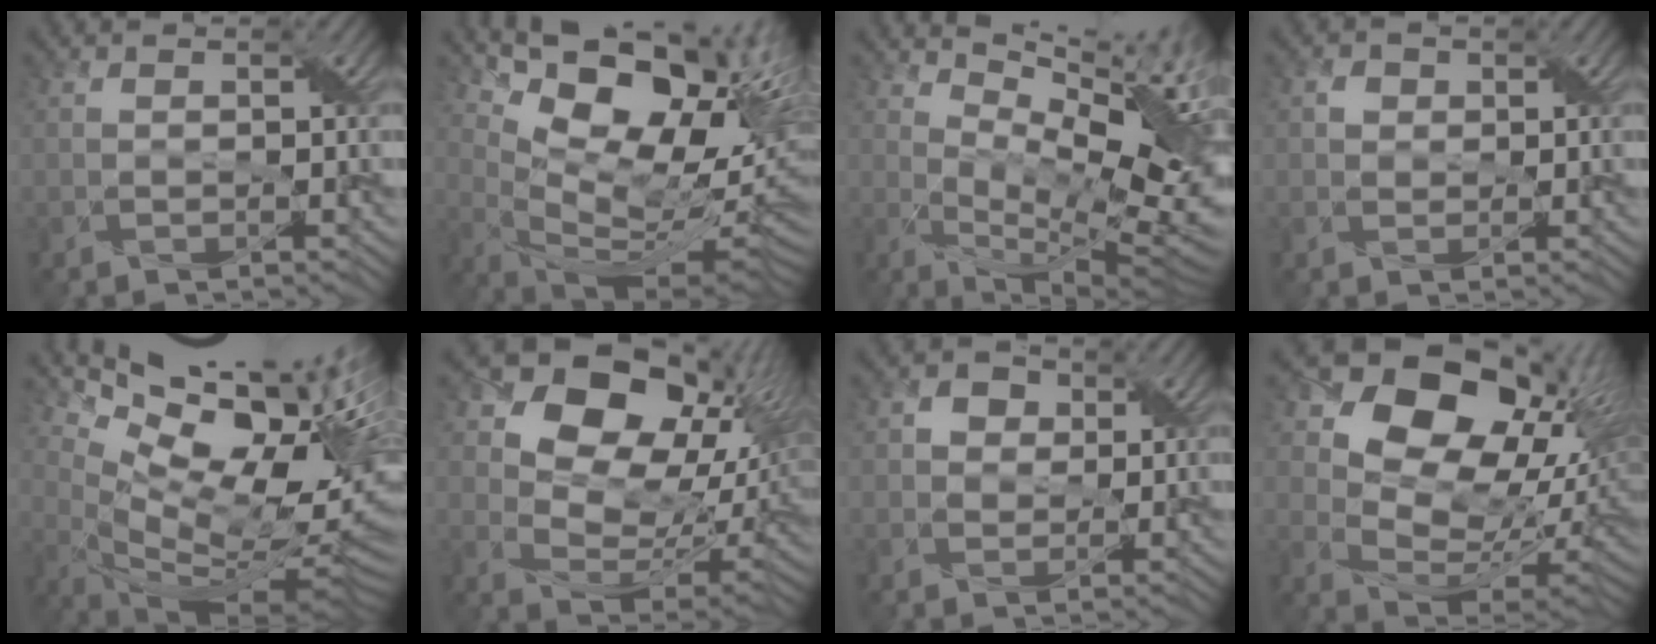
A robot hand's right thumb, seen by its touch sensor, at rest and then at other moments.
{"total": 18.1, "force": [6.7, 9.2, 14.1], "torque": [-0.203, 0.024, 0.123]}
{"total": 17.9, "force": [6.1, 6.5, 15.5], "torque": [-0.227, 0.022, 0.115]}
{"total": 1.6, "force": [0.4, 1.5, 0.3], "torque": [-0.010, -0.002, 0.004]}
{"total": 18.0, "force": [7.1, 7.1, 14.9], "torque": [-0.210, 0.031, 0.145]}
{"total": 16.1, "force": [7.1, 10.4, 10.0], "torque": [-0.166, 0.012, 0.119]}
{"total": 2.8, "force": [0.7, 2.6, 0.9], "torque": [-0.020, 0.004, 0.001]}
{"total": 17.7, "force": [7.7, 11.7, 10.8], "torque": [-0.172, 0.015, 0.135]}